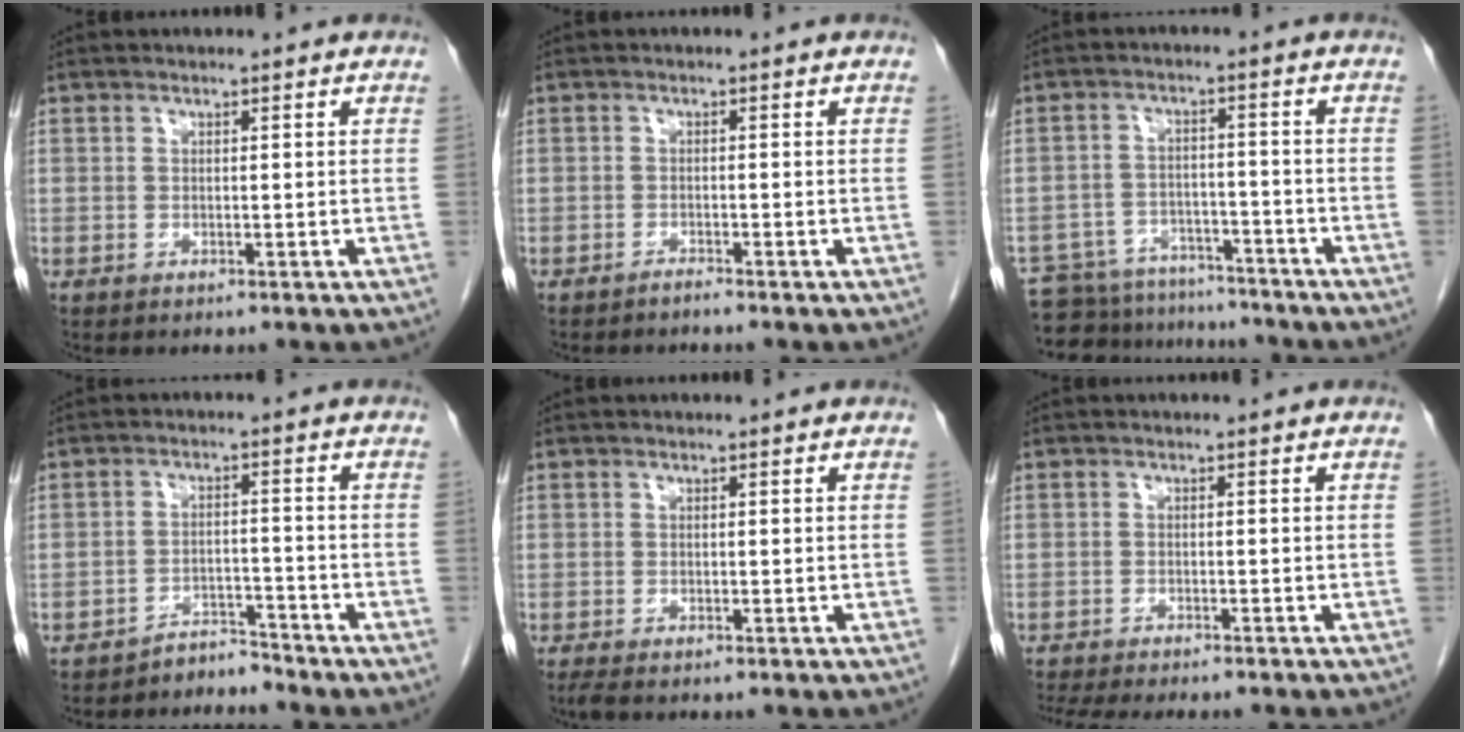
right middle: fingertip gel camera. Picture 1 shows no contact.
{"total": 0.8, "force": [-0.8, -0.1, 0.1], "torque": [-0.002, 0.000, -0.014]}
{"total": 13.4, "force": [-12.6, 4.2, 2.2], "torque": [-0.046, 0.016, -0.178]}
{"total": 3.5, "force": [-3.4, 0.3, -0.7], "torque": [0.018, -0.001, -0.055]}
{"total": 0.9, "force": [-0.8, 0.0, 0.5], "torque": [-0.015, -0.005, -0.016]}
{"total": 10.5, "force": [-9.2, 1.4, 4.9], "torque": [-0.066, -0.013, -0.128]}